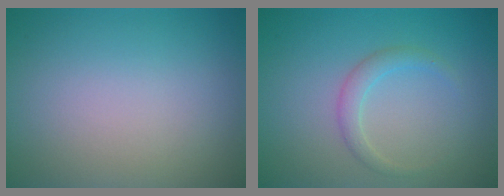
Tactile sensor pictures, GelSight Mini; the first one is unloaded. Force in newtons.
{"total": 1.7, "press": 1.7, "slide": 0.1}